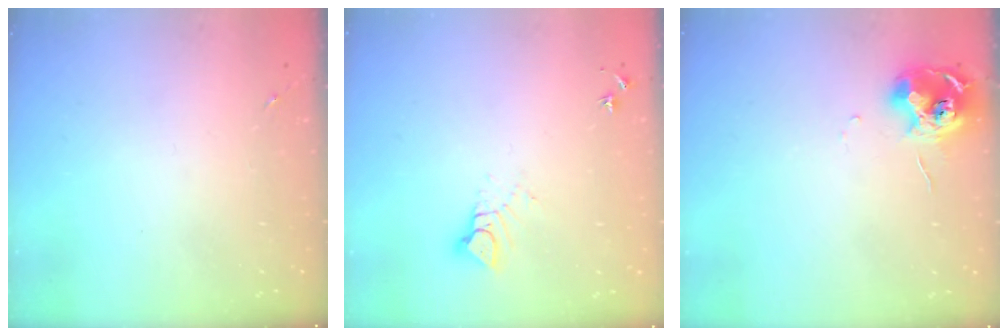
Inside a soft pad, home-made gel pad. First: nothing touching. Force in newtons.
{"total": 6.3, "press": 6.3, "slide": 0.1}
{"total": 11.7, "press": 11.6, "slide": 1.0}